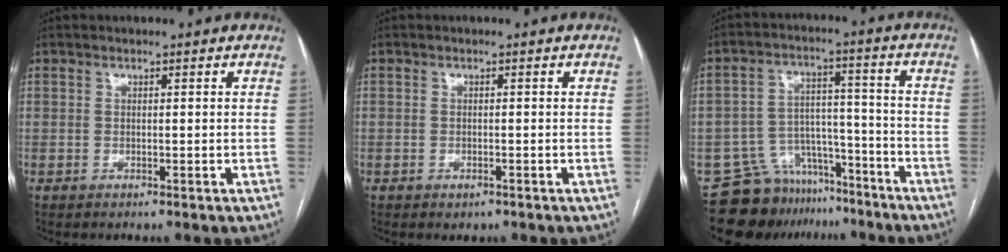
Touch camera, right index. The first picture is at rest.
{"total": 0.9, "force": [-0.5, 0.6, 0.5], "torque": [-0.009, 0.000, 0.001]}
{"total": 11.5, "force": [-9.5, 6.4, 1.4], "torque": [-0.015, 0.053, -0.147]}